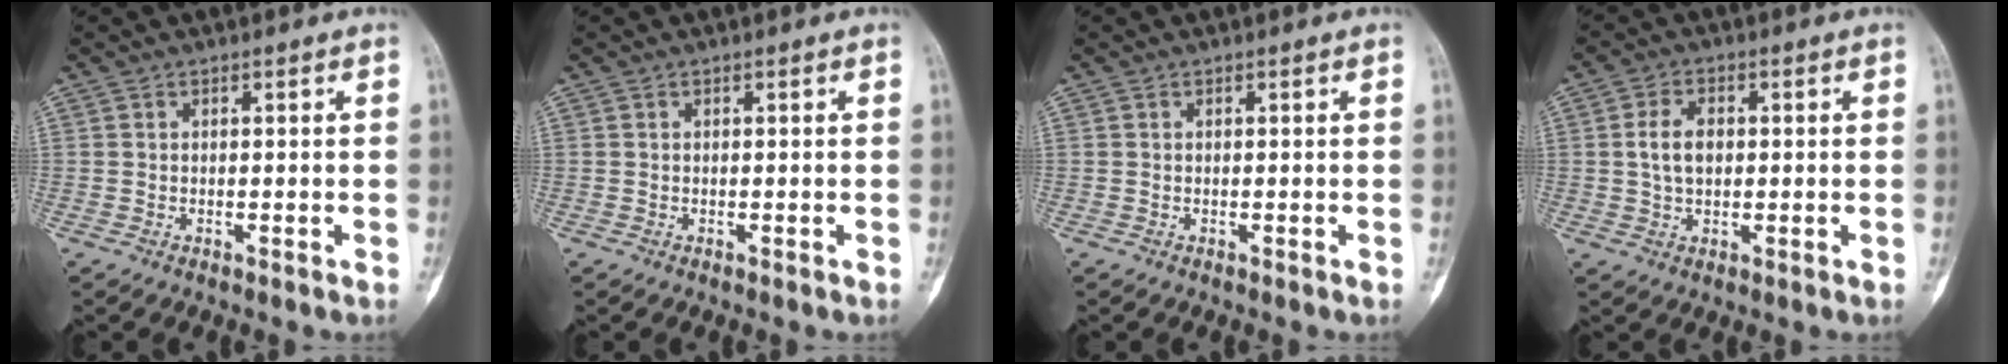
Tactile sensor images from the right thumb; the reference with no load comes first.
{"total": 0.0}
{"total": 0.0}
{"total": 5.2, "force": [0.5, 3.3, 4.0], "torque": [-0.072, 0.006, 0.007]}